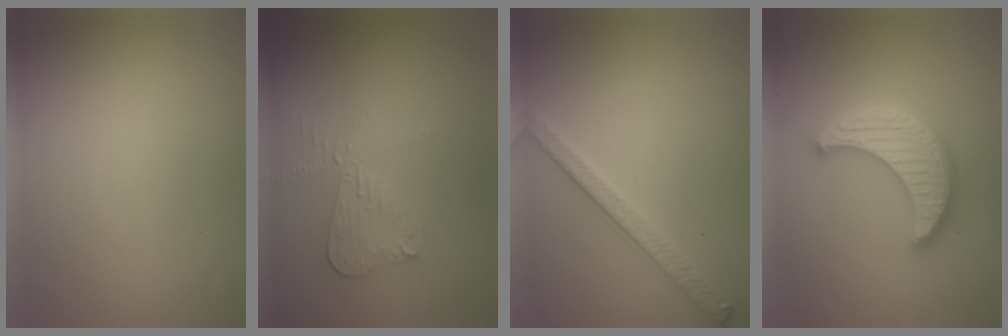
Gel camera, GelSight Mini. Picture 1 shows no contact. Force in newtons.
{"total": 2.5, "press": 2.3, "slide": 0.9}
{"total": 2.8, "press": 2.5, "slide": 1.2}
{"total": 5.3, "press": 5.2, "slide": 0.9}